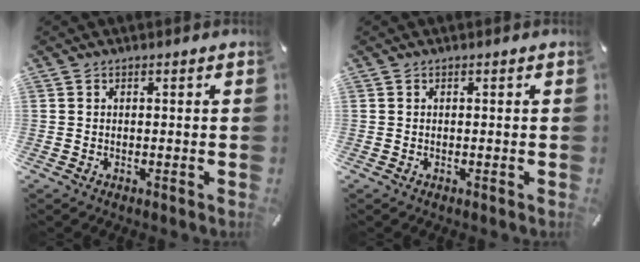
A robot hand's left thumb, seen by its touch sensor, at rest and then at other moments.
{"total": 0.0}